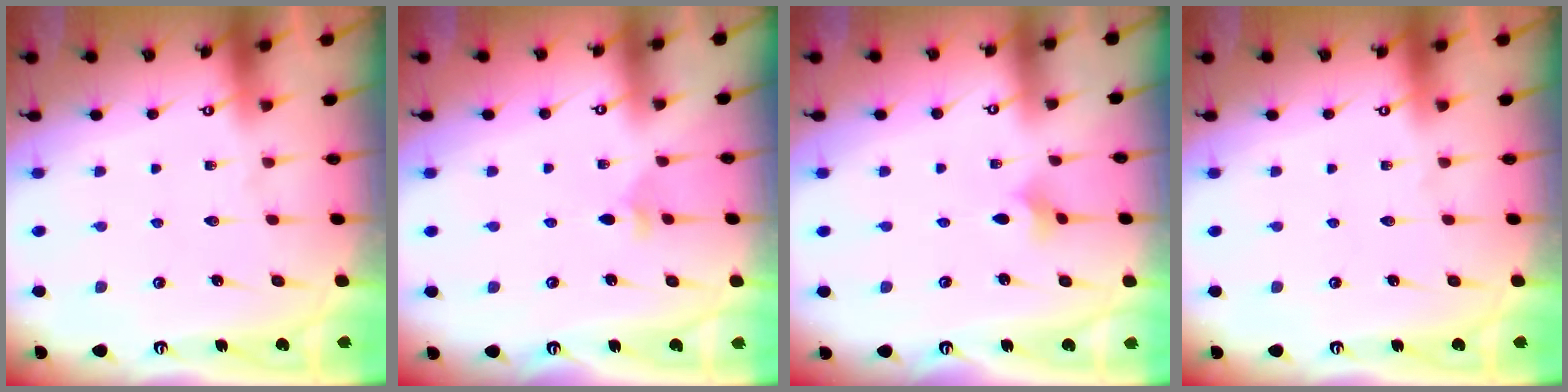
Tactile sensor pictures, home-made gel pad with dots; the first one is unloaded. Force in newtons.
{"total": 3.0, "press": 2.9, "slide": 0.9}
{"total": 2.0, "press": 2.0, "slide": 0.4}
{"total": 0.0}